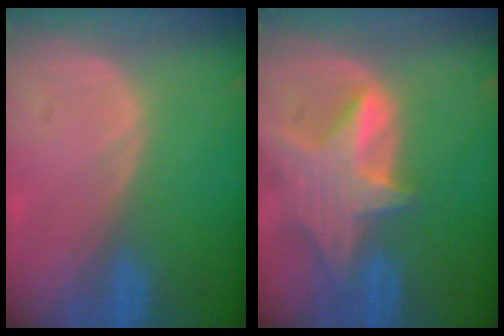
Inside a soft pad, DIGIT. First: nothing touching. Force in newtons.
{"total": 8.4, "press": 7.6, "slide": 3.5}